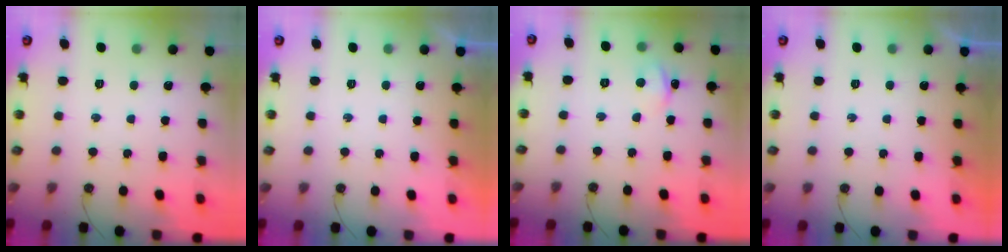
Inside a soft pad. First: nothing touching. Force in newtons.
{"total": 0.0}
{"total": 3.0, "press": 3.0, "slide": 0.4}
{"total": 0.0}